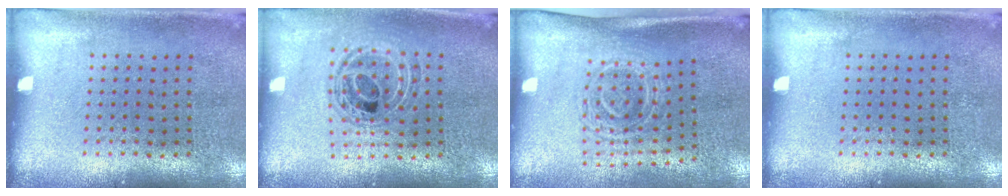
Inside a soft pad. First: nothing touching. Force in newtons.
{"total": 0.9, "press": 0.9, "slide": 0.2}
{"total": 1.7, "press": 1.3, "slide": 1.1}
{"total": 0.0}